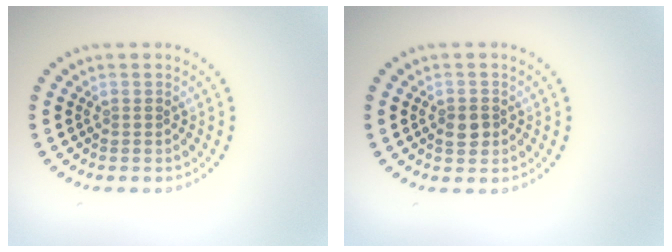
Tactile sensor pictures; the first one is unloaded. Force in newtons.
{"total": 1.7, "press": 1.7, "slide": 0.3}